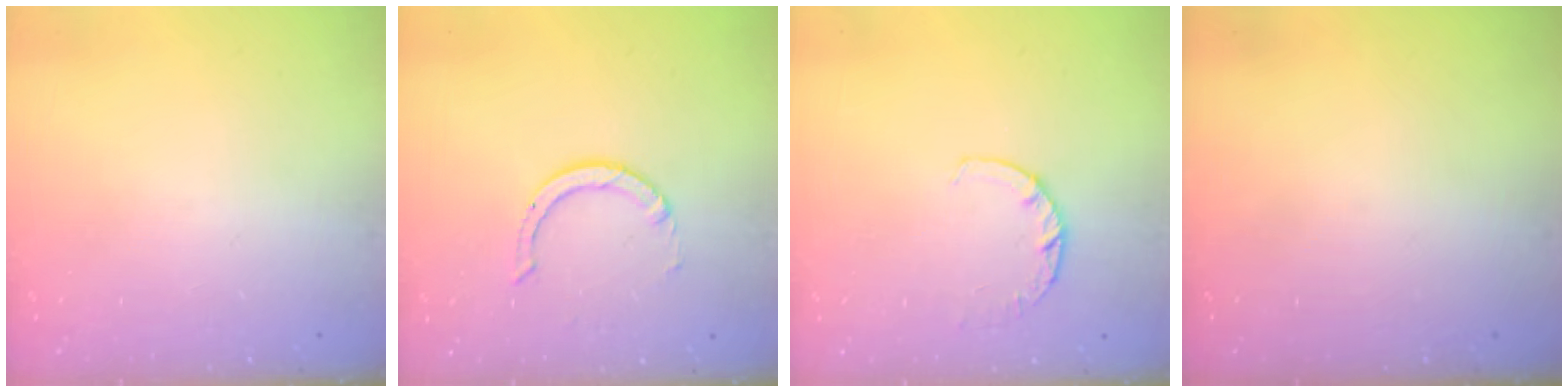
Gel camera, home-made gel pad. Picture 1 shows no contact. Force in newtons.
{"total": 2.8, "press": 2.8, "slide": 0.2}
{"total": 3.0, "press": 2.9, "slide": 0.4}
{"total": 0.0}